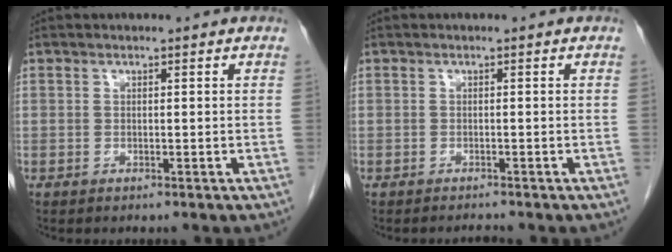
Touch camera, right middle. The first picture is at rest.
{"total": 0.7, "force": [-0.7, -0.1, -0.1], "torque": [-0.002, -0.005, -0.008]}